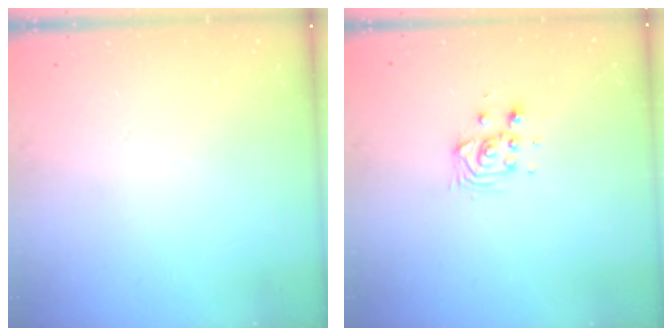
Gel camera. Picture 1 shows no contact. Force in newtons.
{"total": 3.9, "press": 3.8, "slide": 0.6}